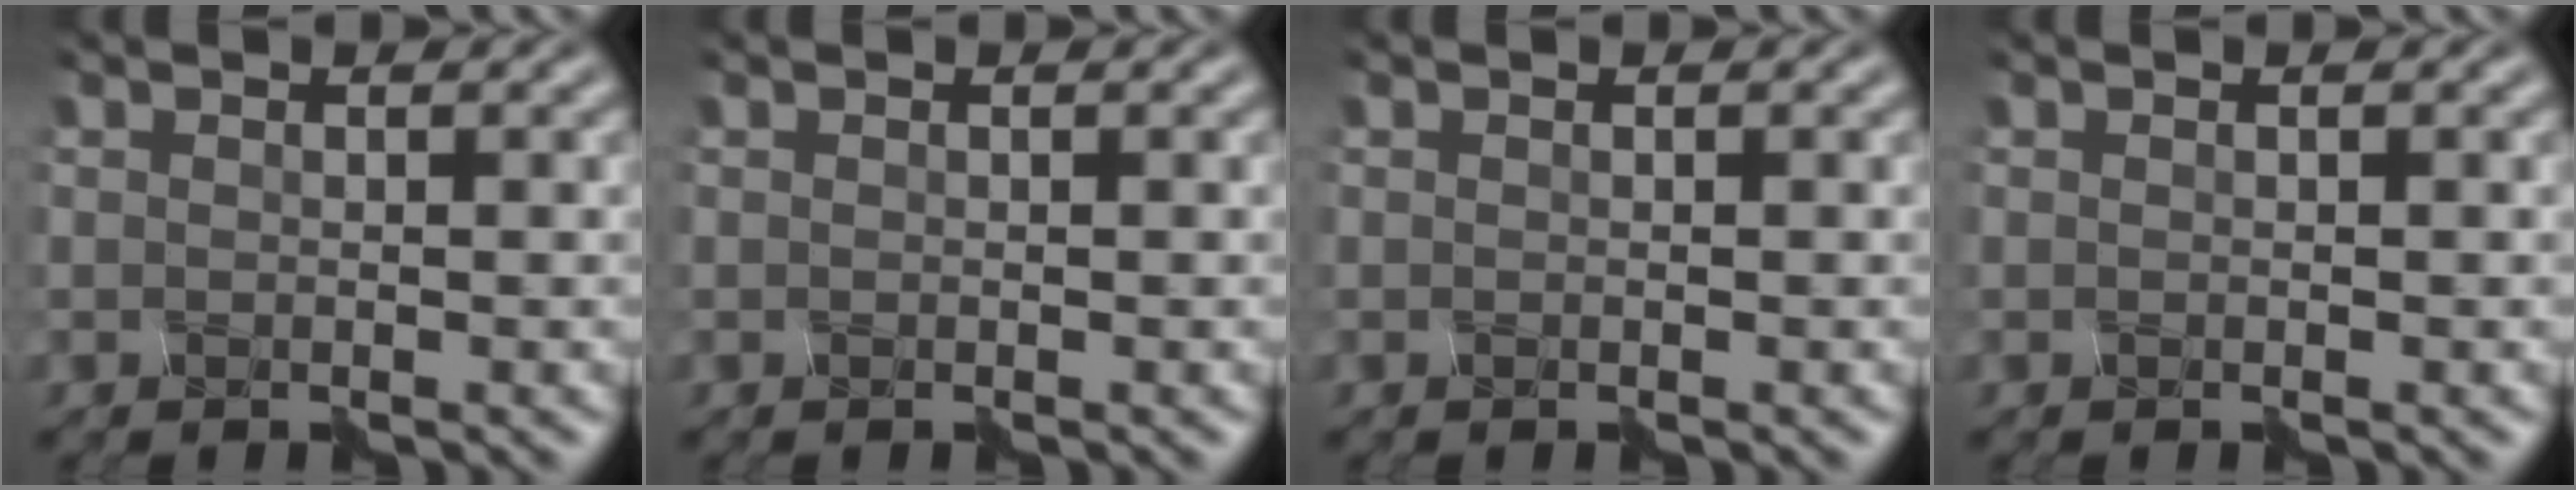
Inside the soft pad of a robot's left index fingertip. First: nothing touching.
{"total": 0.0}
{"total": 0.0}
{"total": 0.0}